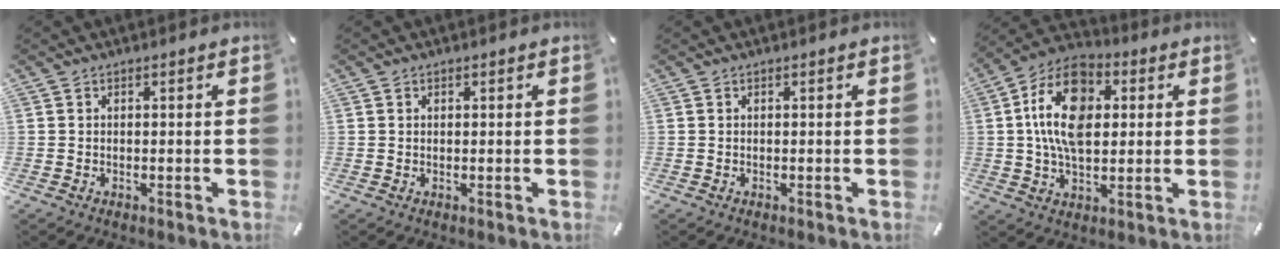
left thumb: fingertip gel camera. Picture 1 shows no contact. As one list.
[{"total": 0.5, "force": [0.2, 0.5, 0.0], "torque": [0.001, 0.002, 0.004]}, {"total": 0.0}, {"total": 15.5, "force": [2.7, 10.0, 11.6], "torque": [-0.227, 0.007, 0.045]}]